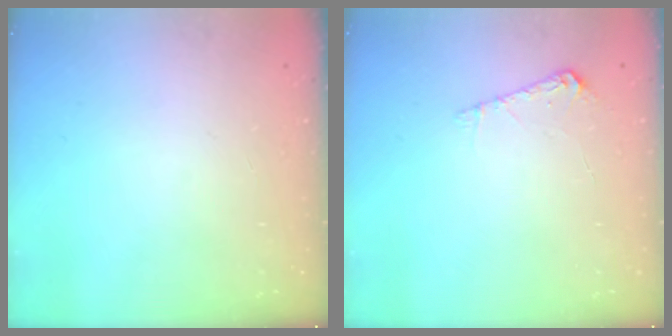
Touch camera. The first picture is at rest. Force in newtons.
{"total": 5.7, "press": 5.7, "slide": 0.5}